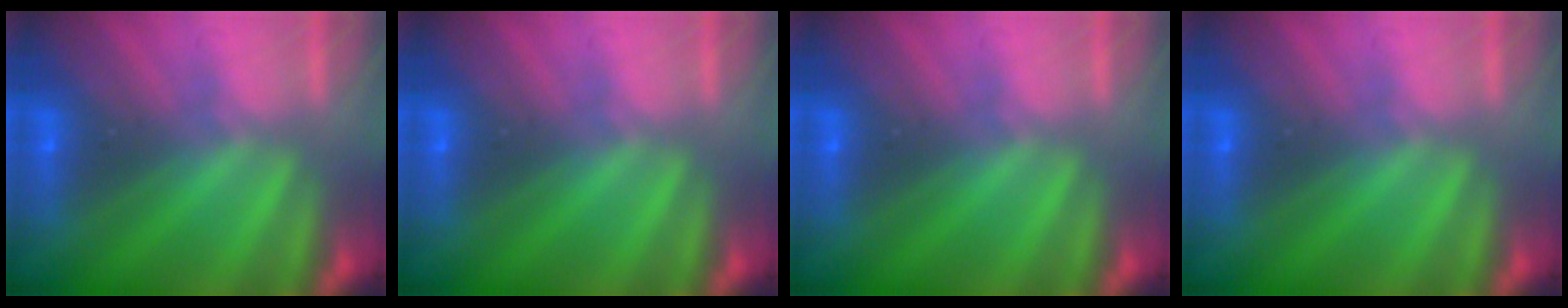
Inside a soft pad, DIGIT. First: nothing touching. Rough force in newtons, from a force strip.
{"total": 0.0}
{"total": 0.0}
{"total": 0.0}